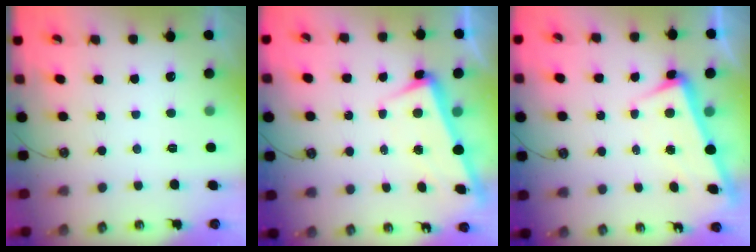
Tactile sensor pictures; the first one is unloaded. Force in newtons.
{"total": 3.0, "press": 2.9, "slide": 0.9}
{"total": 3.1, "press": 3.0, "slide": 0.8}